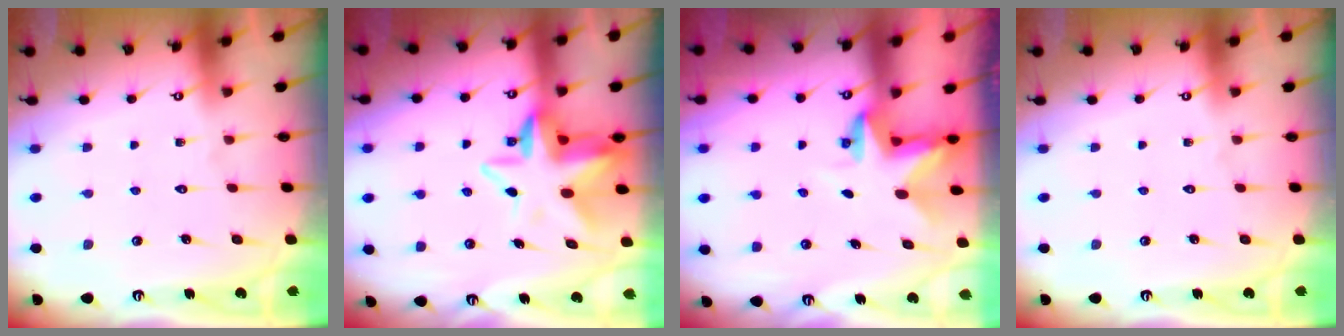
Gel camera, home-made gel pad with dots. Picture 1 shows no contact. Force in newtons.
{"total": 8.8, "press": 8.6, "slide": 1.5}
{"total": 2.8, "press": 2.8, "slide": 0.2}
{"total": 0.0}